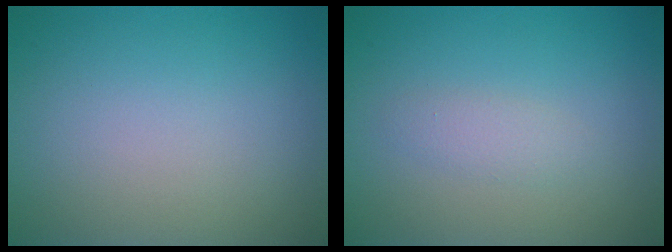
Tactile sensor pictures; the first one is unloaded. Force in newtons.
{"total": 1.3, "press": 1.3, "slide": 0.0}